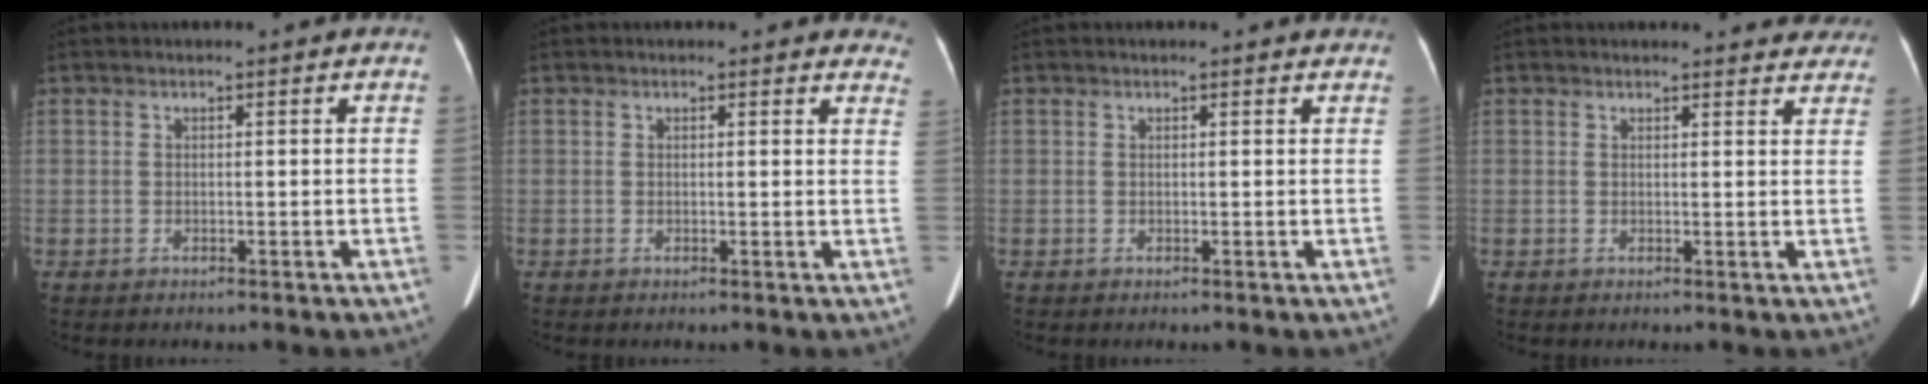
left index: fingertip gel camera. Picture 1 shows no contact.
{"total": 6.0, "force": [5.5, 2.1, 1.1], "torque": [0.020, -0.014, 0.025]}
{"total": 2.0, "force": [1.9, 0.6, 0.2], "torque": [-0.007, 0.000, 0.008]}
{"total": 9.9, "force": [9.4, 2.5, 1.5], "torque": [0.017, -0.007, 0.075]}